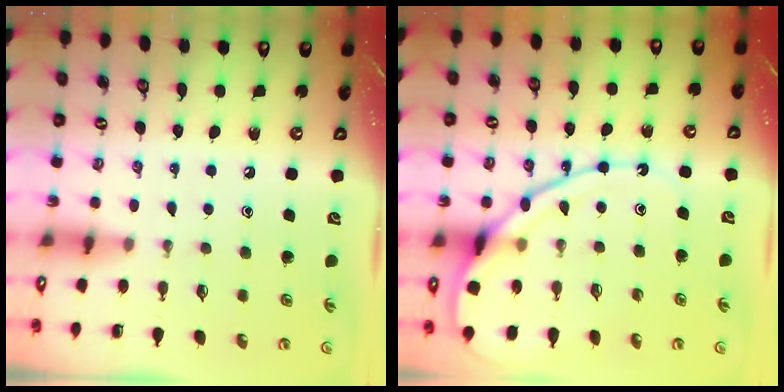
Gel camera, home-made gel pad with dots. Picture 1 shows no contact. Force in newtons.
{"total": 13.8, "press": 13.7, "slide": 1.3}